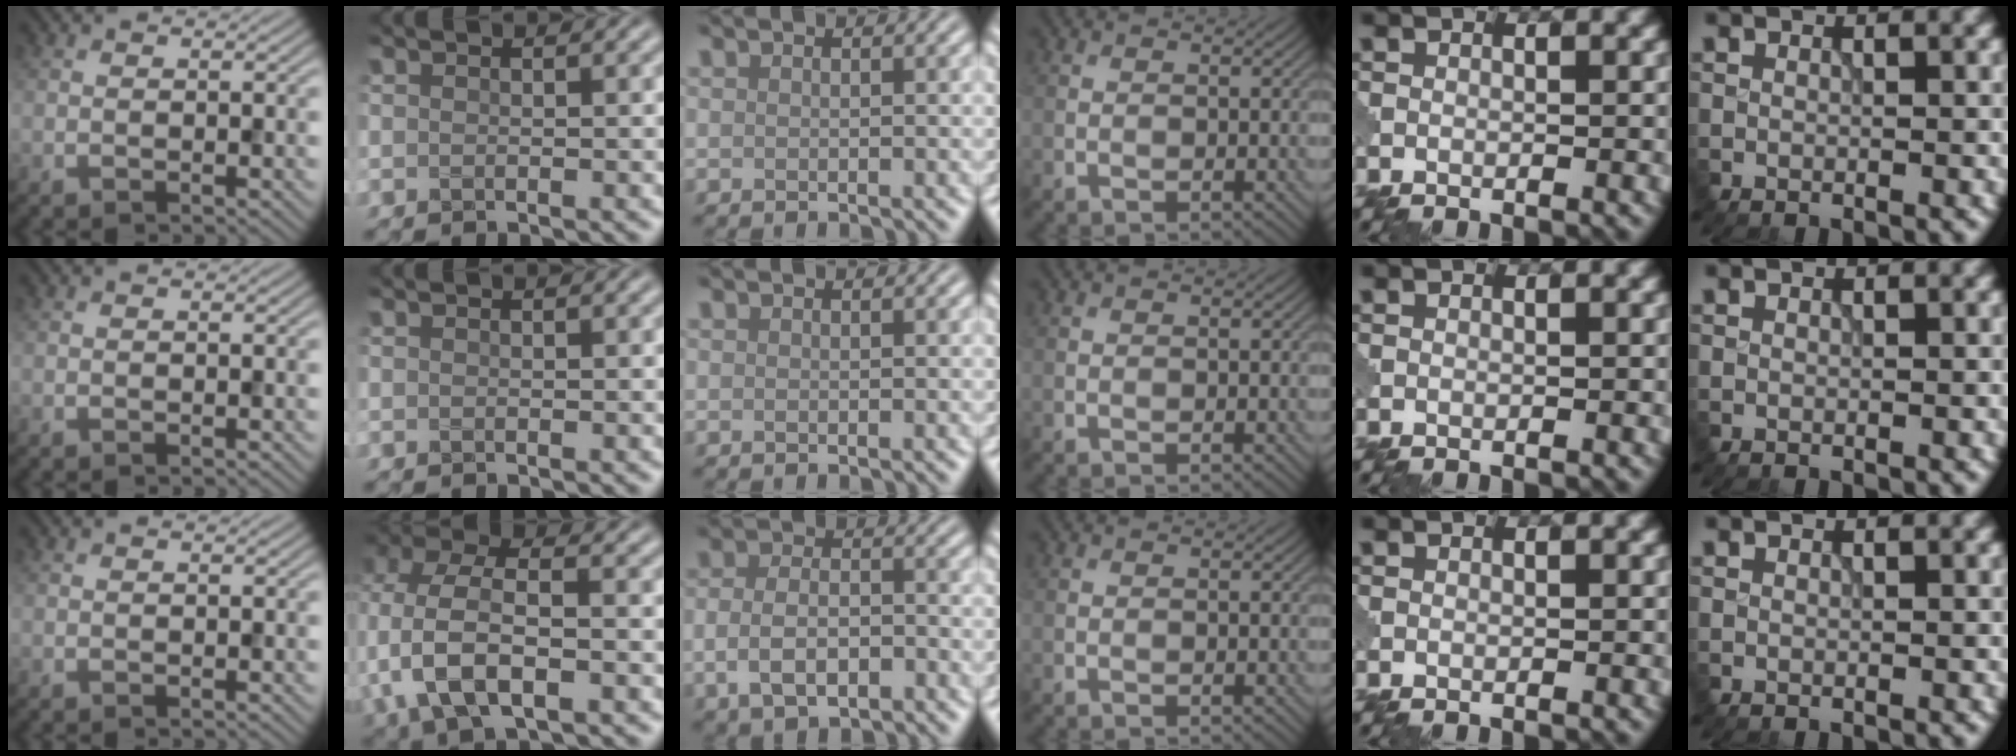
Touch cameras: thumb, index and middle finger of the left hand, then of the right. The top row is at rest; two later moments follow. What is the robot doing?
{"motion": "extract", "object": "pin"}